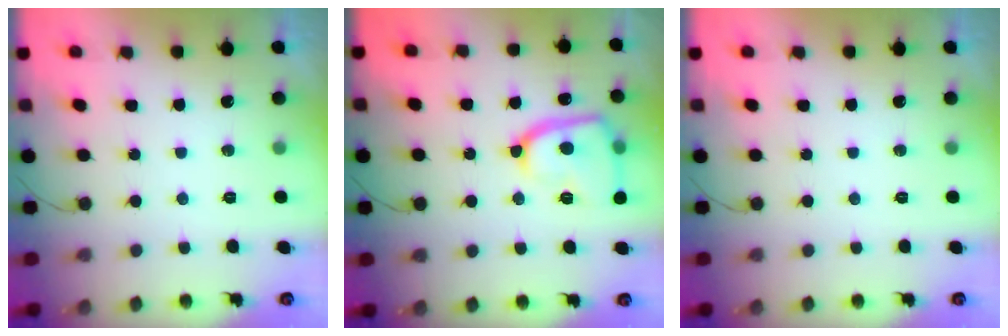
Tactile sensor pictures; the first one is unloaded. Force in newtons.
{"total": 16.4, "press": 16.3, "slide": 1.6}
{"total": 0.0}